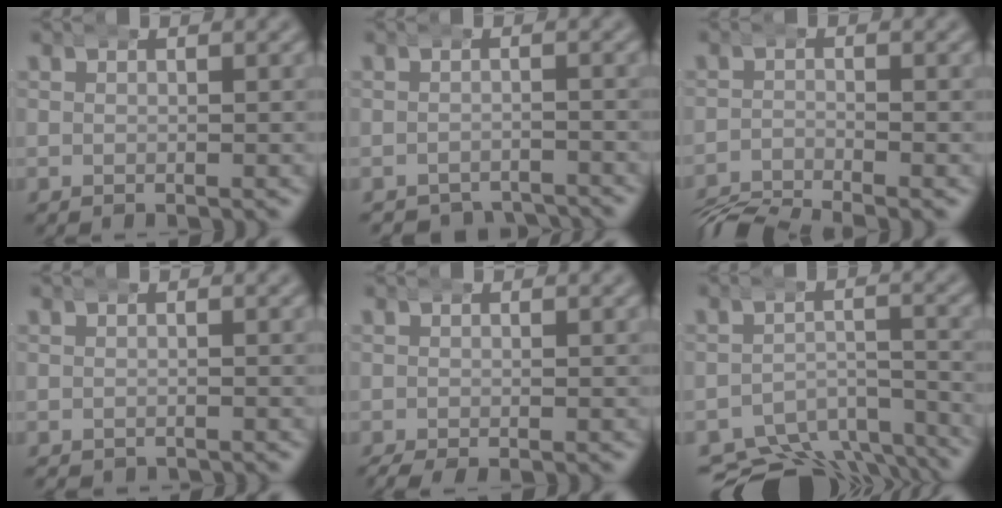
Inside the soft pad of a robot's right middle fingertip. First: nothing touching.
{"total": 4.5, "force": [-4.4, 1.0, 0.2], "torque": [0.009, -0.017, -0.067]}
{"total": 5.0, "force": [-4.8, 0.6, 0.9], "torque": [-0.012, -0.019, -0.077]}
{"total": 0.8, "force": [-0.8, 0.2, -0.3], "torque": [0.000, -0.008, -0.008]}
{"total": 1.8, "force": [-1.4, 0.6, 1.0], "torque": [-0.020, -0.010, -0.016]}
{"total": 8.6, "force": [-7.2, 3.6, 3.1], "torque": [-0.034, -0.028, -0.114]}